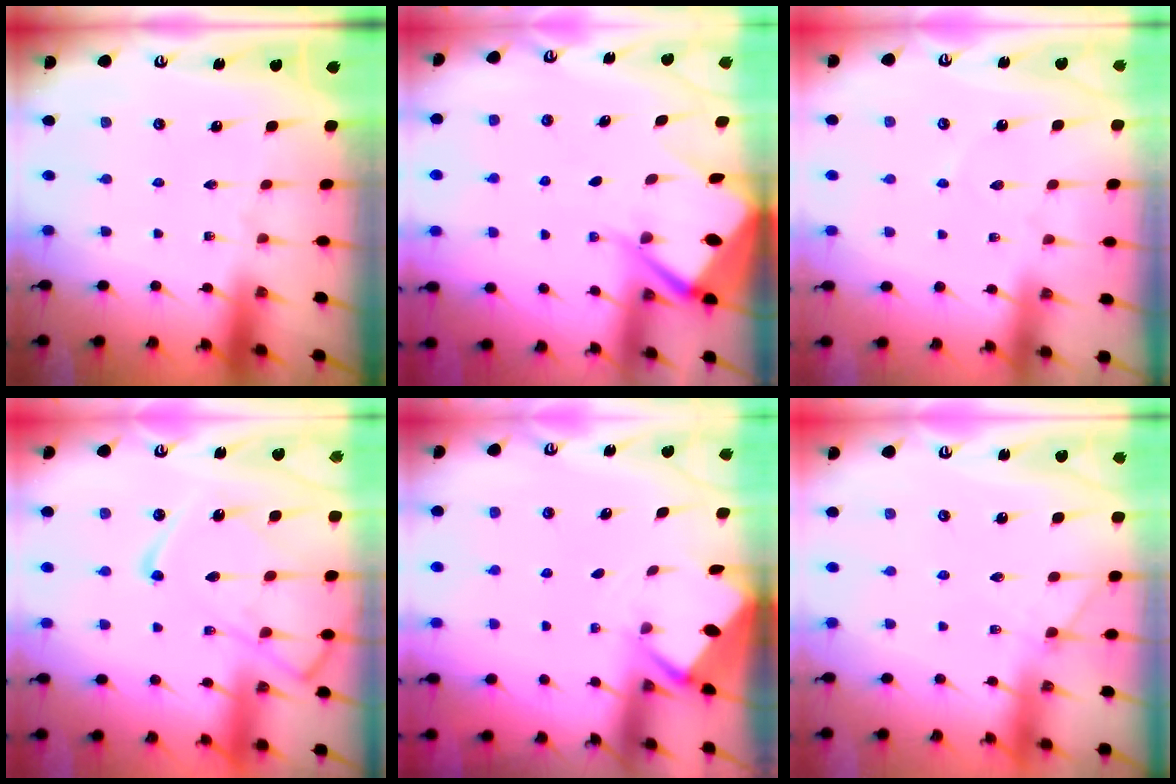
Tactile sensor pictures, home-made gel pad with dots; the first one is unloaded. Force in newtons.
{"total": 8.3, "press": 8.2, "slide": 0.9}
{"total": 3.0, "press": 3.0, "slide": 0.5}
{"total": 12.9, "press": 12.8, "slide": 1.4}
{"total": 2.6, "press": 2.6, "slide": 0.0}
{"total": 4.2, "press": 4.2, "slide": 0.6}